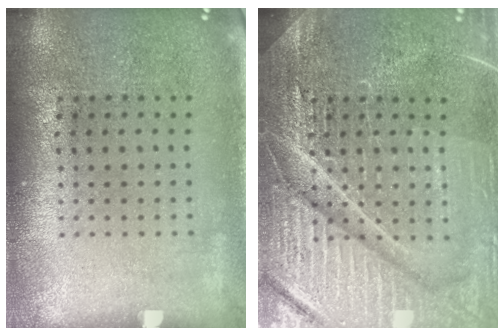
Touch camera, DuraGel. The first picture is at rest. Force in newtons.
{"total": 7.4, "press": 7.3, "slide": 1.0}